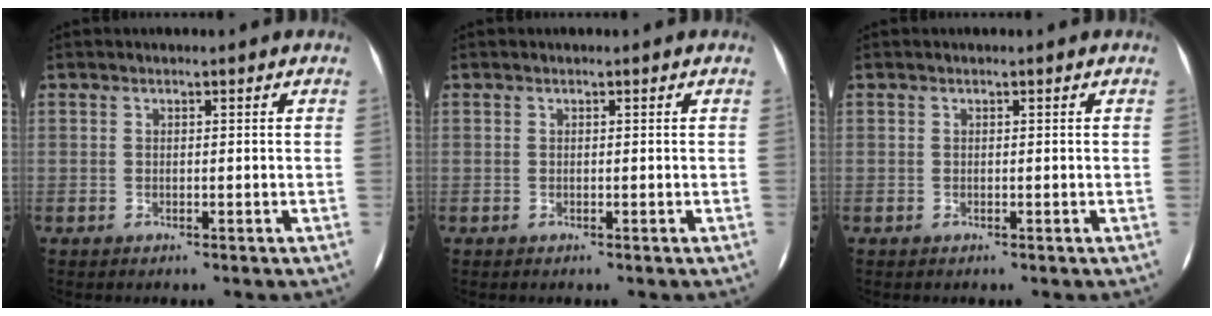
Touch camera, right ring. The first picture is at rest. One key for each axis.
{"total": 0.0}
{"total": 0.0}